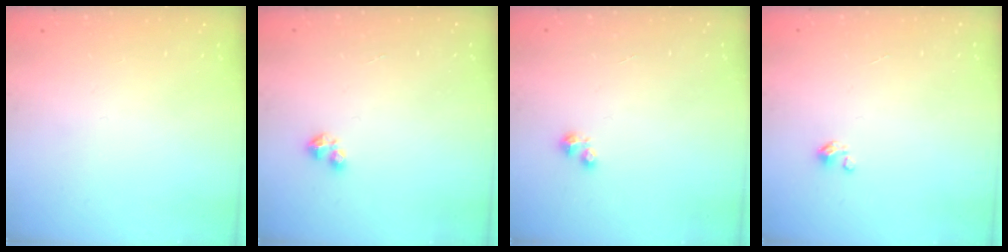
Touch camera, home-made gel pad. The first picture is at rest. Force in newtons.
{"total": 2.4, "press": 2.4, "slide": 0.4}
{"total": 1.9, "press": 1.8, "slide": 0.2}
{"total": 0.0}